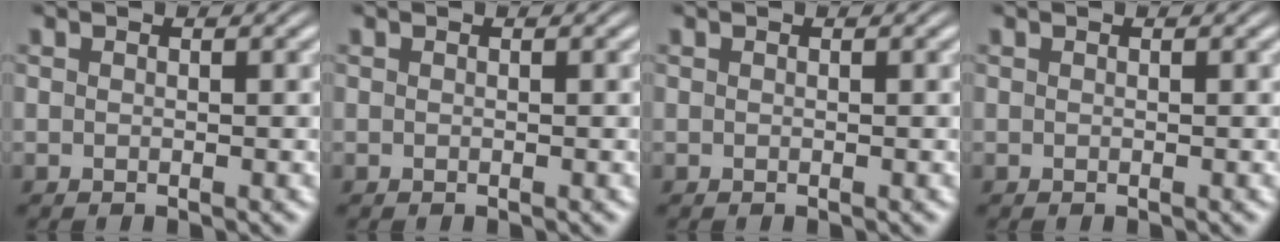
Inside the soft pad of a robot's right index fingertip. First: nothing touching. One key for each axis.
{"total": 0.0}
{"total": 0.0}
{"total": 0.0}